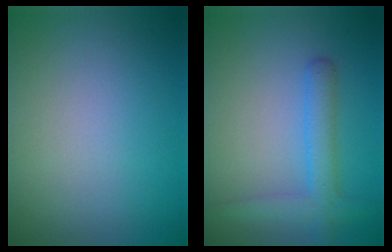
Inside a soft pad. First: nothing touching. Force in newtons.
{"total": 3.0, "press": 3.0, "slide": 0.2}